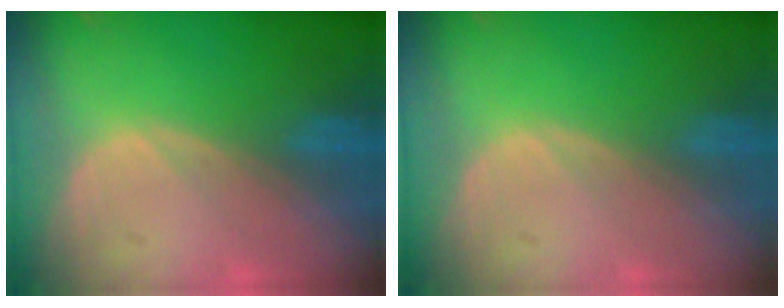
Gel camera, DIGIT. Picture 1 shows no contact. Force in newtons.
{"total": 0.0}